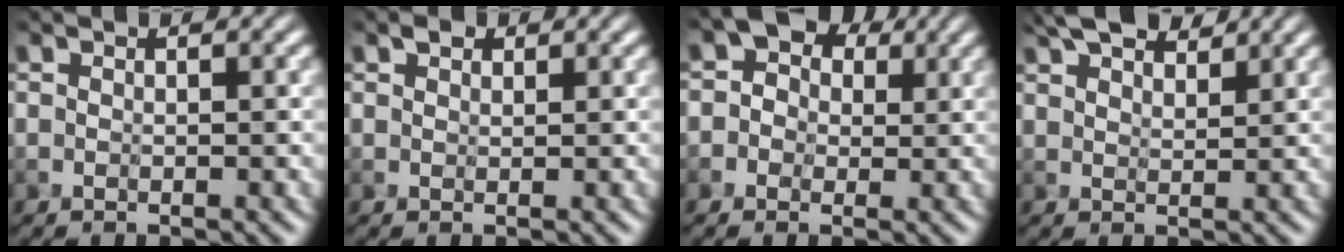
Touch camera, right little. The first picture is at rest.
{"total": 0.9, "force": [0.7, 0.5, 0.3], "torque": [-0.006, 0.002, 0.014]}
{"total": 4.0, "force": [1.2, 3.2, 2.1], "torque": [-0.016, 0.010, -0.006]}
{"total": 5.0, "force": [4.0, 1.6, 2.4], "torque": [-0.044, 0.014, 0.068]}